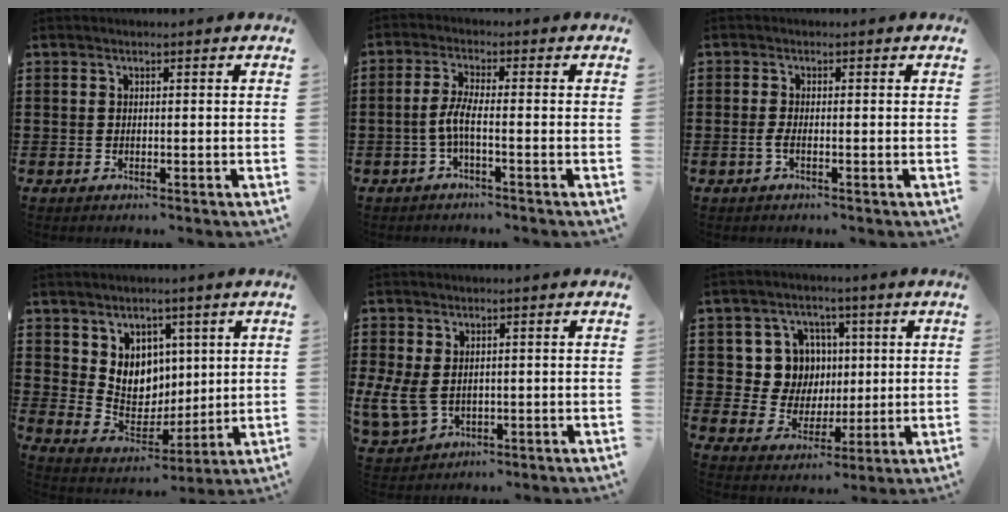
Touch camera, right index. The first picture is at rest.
{"total": 3.9, "force": [-1.4, 0.5, 3.6], "torque": [-0.087, -0.007, -0.034]}
{"total": 1.5, "force": [-0.7, 0.2, 1.3], "torque": [-0.033, -0.006, -0.014]}
{"total": 6.9, "force": [3.4, 5.9, 1.0], "torque": [-0.034, -0.025, 0.064]}
{"total": 4.9, "force": [0.3, 3.9, 3.1], "torque": [-0.095, 0.000, 0.003]}
{"total": 8.6, "force": [1.8, 8.0, 2.6], "torque": [-0.077, 0.011, 0.040]}